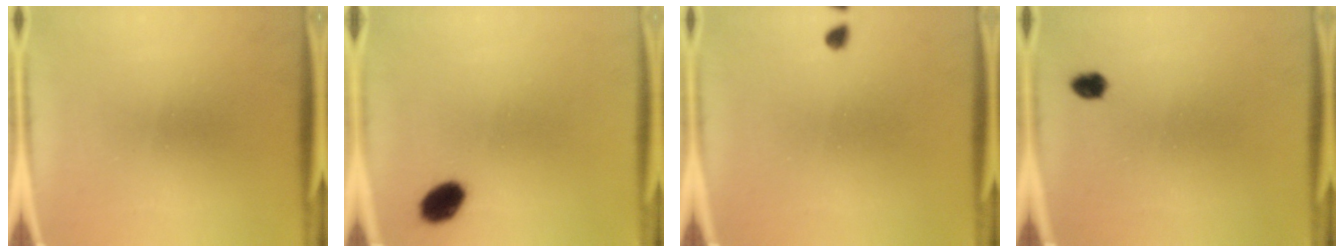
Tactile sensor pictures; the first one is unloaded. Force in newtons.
{"total": 5.5}
{"total": 1.2}
{"total": 2.1}